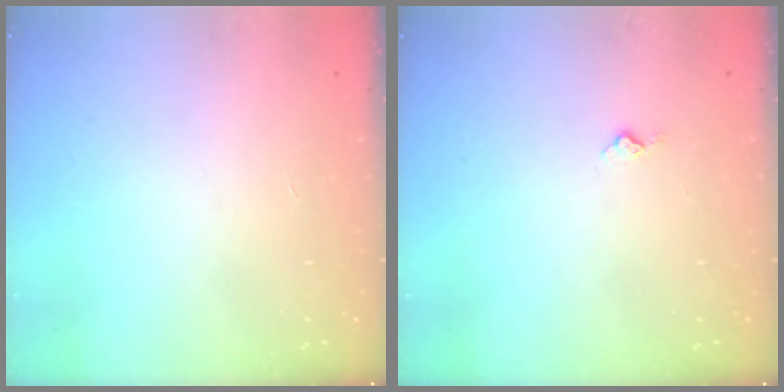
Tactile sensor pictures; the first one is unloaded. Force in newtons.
{"total": 3.3, "press": 3.3, "slide": 0.5}